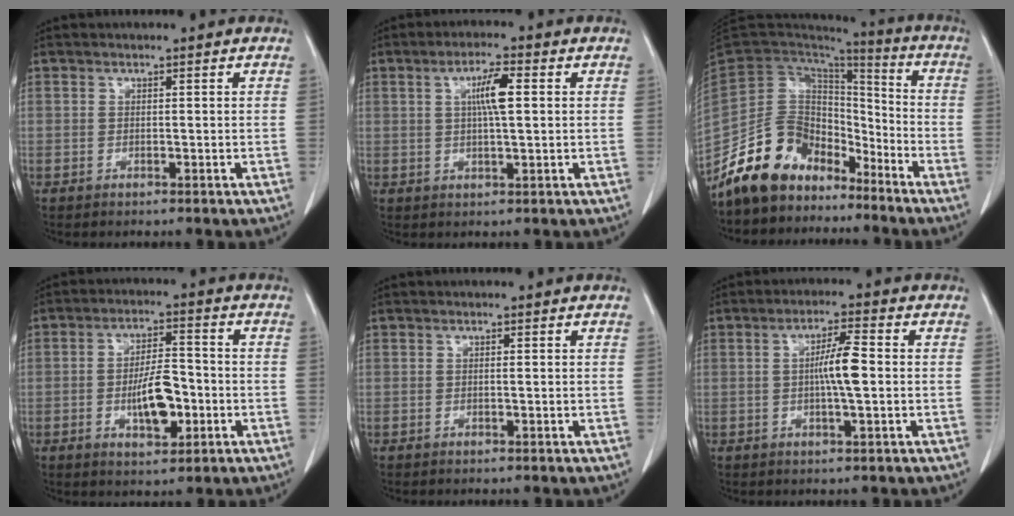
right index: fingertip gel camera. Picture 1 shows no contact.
{"total": 5.3, "force": [1.2, 0.6, 5.1], "torque": [-0.092, 0.004, 0.021]}
{"total": 13.0, "force": [-10.3, 7.2, 3.6], "torque": [-0.064, 0.052, -0.188]}
{"total": 7.9, "force": [-2.2, 2.9, 7.0], "torque": [-0.127, 0.007, -0.033]}
{"total": 0.0}
{"total": 5.4, "force": [-0.3, 0.3, 5.4], "torque": [-0.098, 0.003, -0.007]}